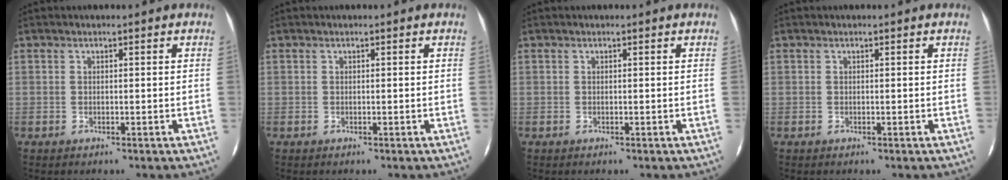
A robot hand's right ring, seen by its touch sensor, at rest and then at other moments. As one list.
[{"total": 0.0}, {"total": 0.0}, {"total": 0.0}]